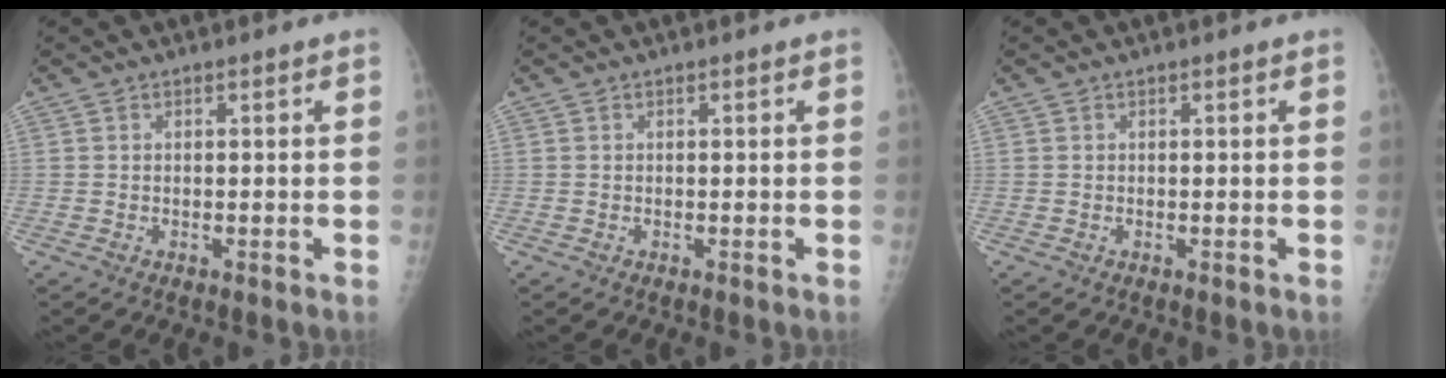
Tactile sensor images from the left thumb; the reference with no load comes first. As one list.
[{"total": 0.0}, {"total": 0.0}]